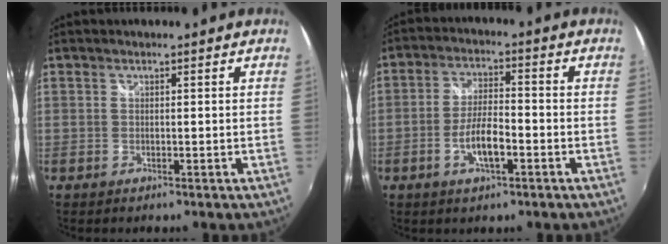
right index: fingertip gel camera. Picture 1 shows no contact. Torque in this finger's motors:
{"motor_torque": [0.22, -0.09, 0.23, 0.04]}